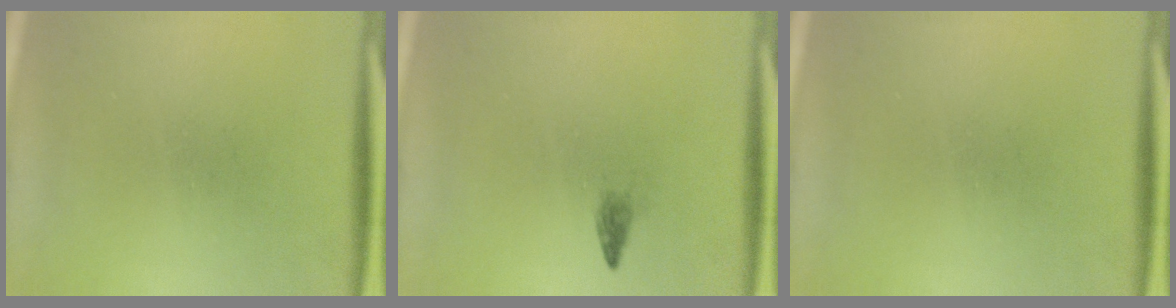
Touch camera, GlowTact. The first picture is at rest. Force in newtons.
{"total": 1.0}
{"total": 0.0}